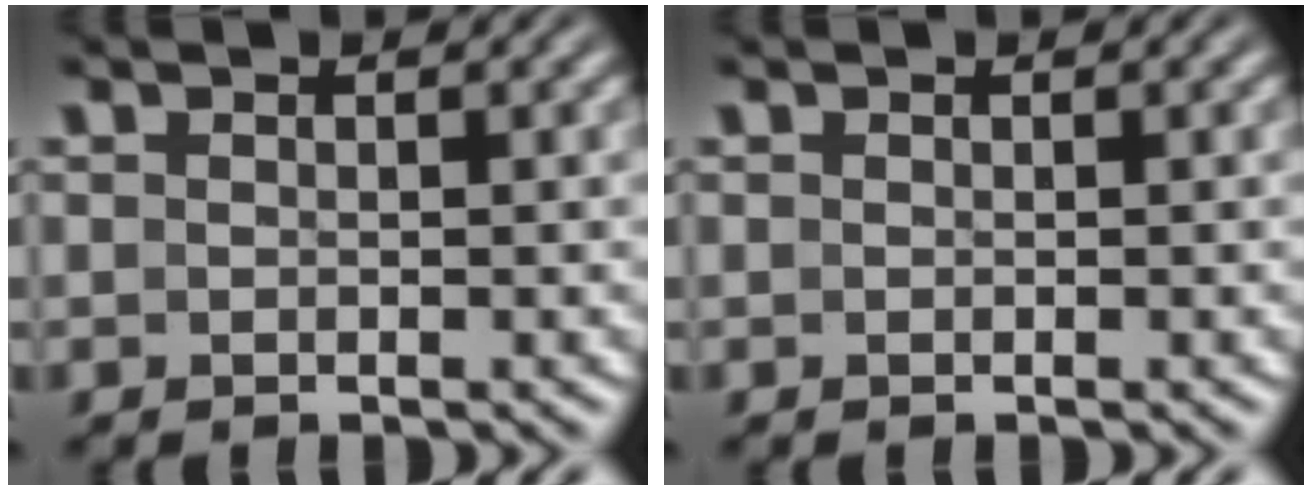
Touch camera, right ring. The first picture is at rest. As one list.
[{"total": 0.0}]